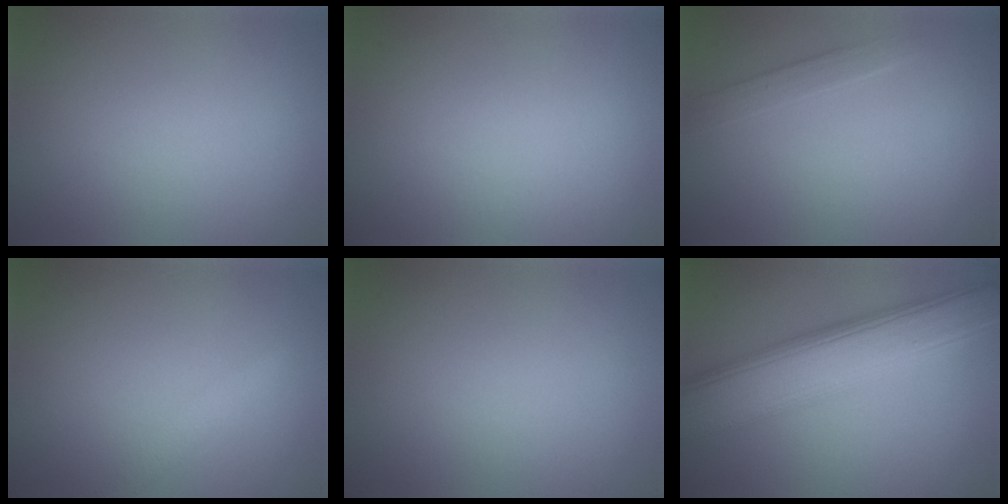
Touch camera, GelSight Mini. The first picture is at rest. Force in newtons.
{"total": 0.0}
{"total": 1.3, "press": 1.3, "slide": 0.1}
{"total": 1.4, "press": 1.4, "slide": 0.1}
{"total": 0.0}
{"total": 8.9, "press": 8.9, "slide": 0.0}